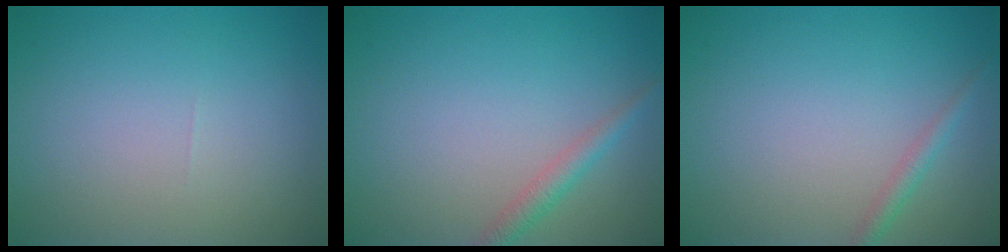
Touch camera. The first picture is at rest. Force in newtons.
{"total": 1.8, "press": 1.8, "slide": 0.1}
{"total": 1.3, "press": 1.3, "slide": 0.1}